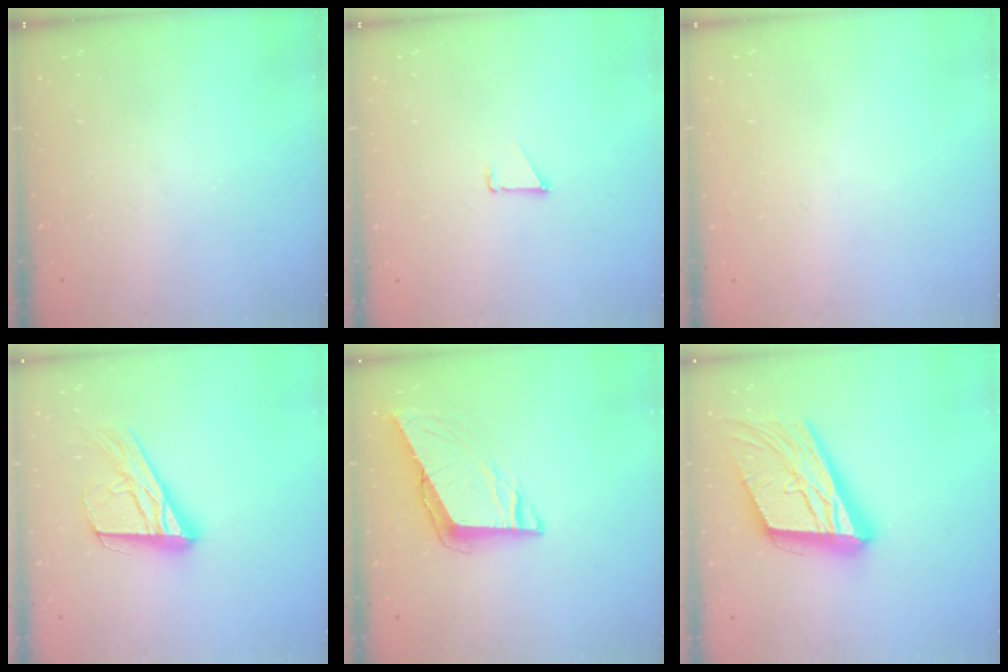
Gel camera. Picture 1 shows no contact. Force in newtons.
{"total": 0.9, "press": 0.9, "slide": 0.1}
{"total": 1.8, "press": 1.7, "slide": 0.4}
{"total": 17.6, "press": 17.5, "slide": 1.7}
{"total": 8.0, "press": 8.0, "slide": 0.8}
{"total": 25.1, "press": 24.8, "slide": 4.1}